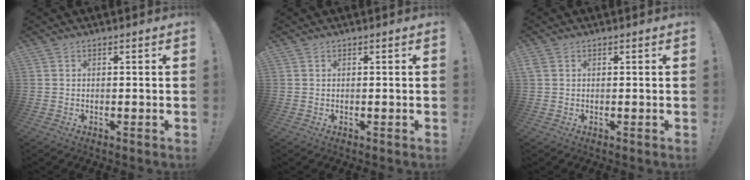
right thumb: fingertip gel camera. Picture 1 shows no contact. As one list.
[{"total": 0.0}, {"total": 1.4, "force": [0.4, 1.0, 0.9], "torque": [-0.024, 0.007, 0.010]}]